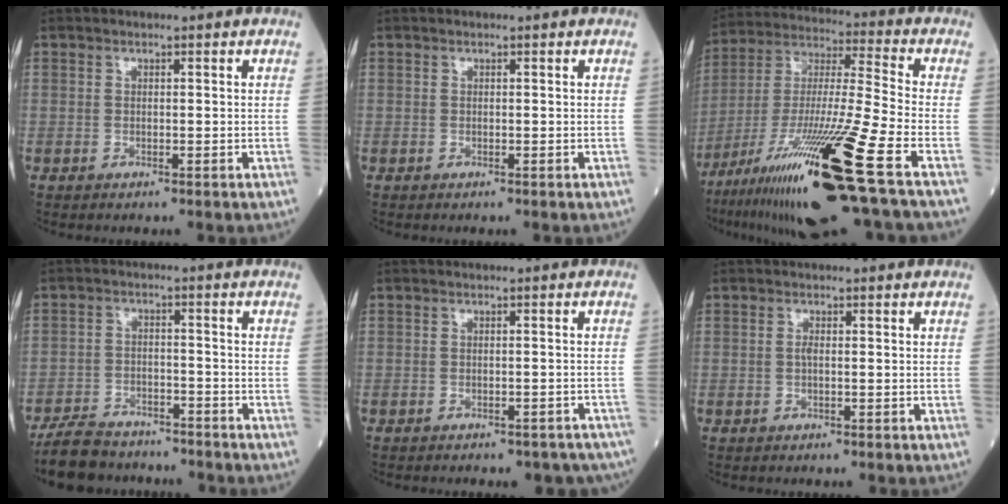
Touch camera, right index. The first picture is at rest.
{"total": 0.0}
{"total": 22.5, "force": [-12.6, -0.5, 18.7], "torque": [-0.342, -0.045, -0.228]}
{"total": 9.7, "force": [-8.7, 3.4, 2.7], "torque": [-0.047, 0.000, -0.139]}
{"total": 10.1, "force": [-8.7, 3.9, 3.3], "torque": [-0.042, 0.003, -0.084]}
{"total": 0.7, "force": [-0.1, 0.1, 0.7], "torque": [-0.016, 0.000, -0.002]}